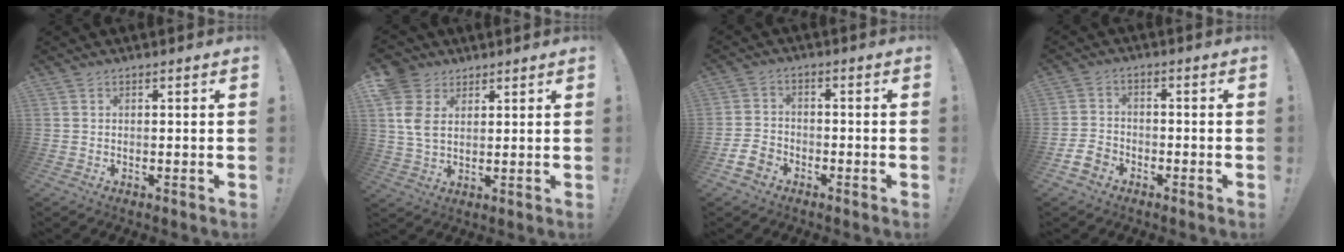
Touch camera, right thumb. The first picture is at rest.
{"total": 9.5, "force": [3.5, 7.0, 5.3], "torque": [-0.115, -0.012, 0.068]}
{"total": 6.5, "force": [-4.1, 4.2, 2.7], "torque": [-0.064, 0.019, -0.075]}
{"total": 6.1, "force": [-3.9, 3.9, 2.5], "torque": [-0.062, 0.017, -0.073]}